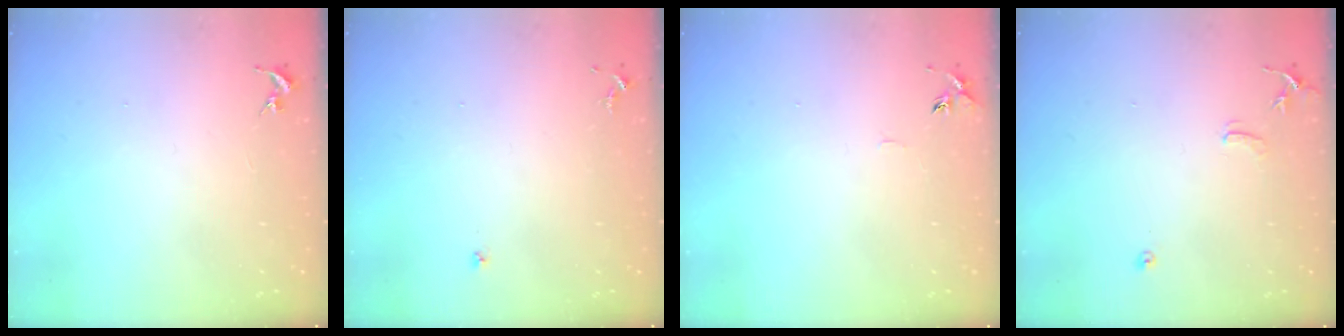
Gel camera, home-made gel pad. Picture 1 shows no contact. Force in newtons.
{"total": 4.0, "press": 3.9, "slide": 0.4}
{"total": 4.6, "press": 4.5, "slide": 0.4}
{"total": 7.6, "press": 7.6, "slide": 0.6}